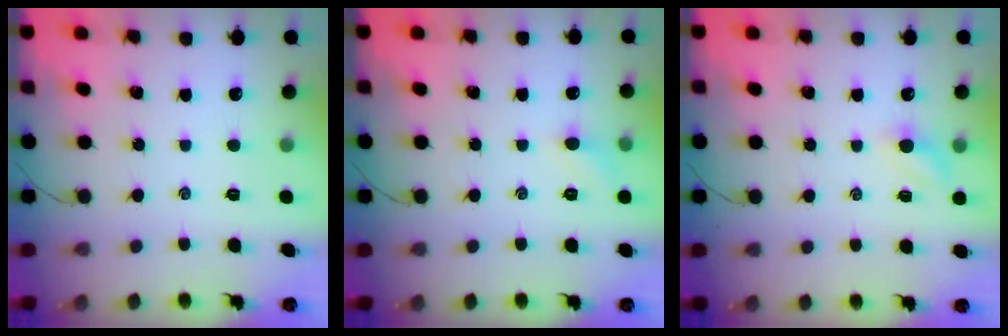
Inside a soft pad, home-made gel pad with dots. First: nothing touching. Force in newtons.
{"total": 4.4, "press": 4.1, "slide": 1.4}
{"total": 3.9, "press": 3.8, "slide": 1.2}